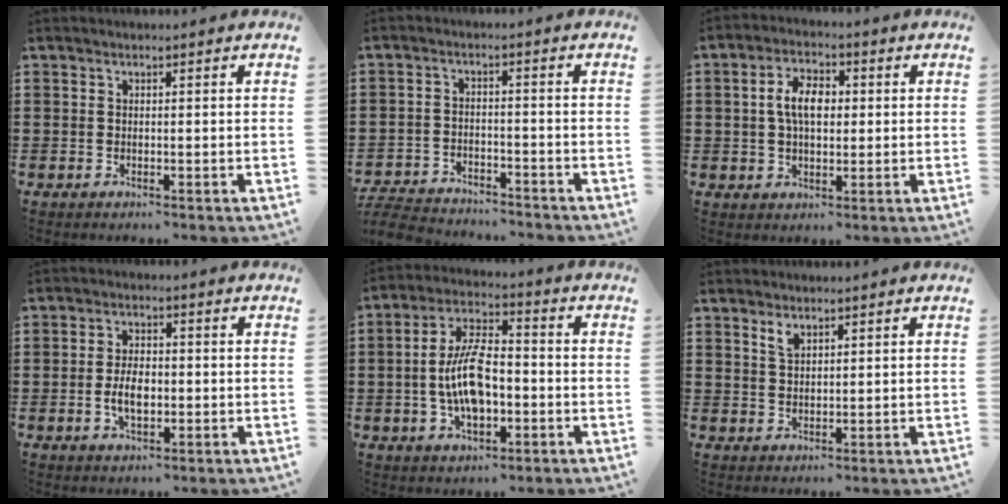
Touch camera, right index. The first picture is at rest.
{"total": 5.2, "force": [-5.1, 0.7, 0.7], "torque": [-0.030, 0.000, -0.109]}
{"total": 6.1, "force": [0.7, 3.4, 5.0], "torque": [-0.111, 0.012, 0.007]}
{"total": 4.5, "force": [-0.7, 2.4, 3.8], "torque": [-0.068, -0.001, -0.016]}
{"total": 9.7, "force": [-1.7, 4.4, 8.5], "torque": [-0.190, -0.001, -0.036]}
{"total": 2.1, "force": [1.5, 0.9, 1.1], "torque": [-0.025, 0.003, 0.028]}